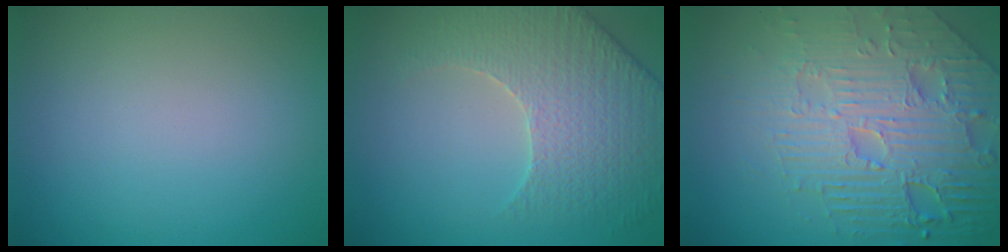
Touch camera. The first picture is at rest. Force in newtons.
{"total": 4.7, "press": 4.6, "slide": 1.2}
{"total": 8.3, "press": 6.2, "slide": 5.5}